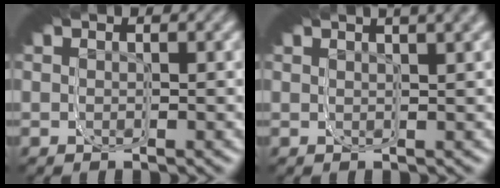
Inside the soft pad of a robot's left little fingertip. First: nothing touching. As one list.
[{"total": 1.3, "force": [1.1, -0.5, 0.5], "torque": [-0.012, 0.005, 0.018]}]